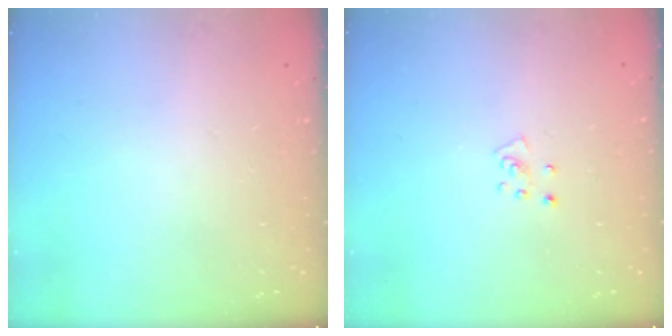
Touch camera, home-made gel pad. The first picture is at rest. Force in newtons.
{"total": 3.9, "press": 3.9, "slide": 0.3}